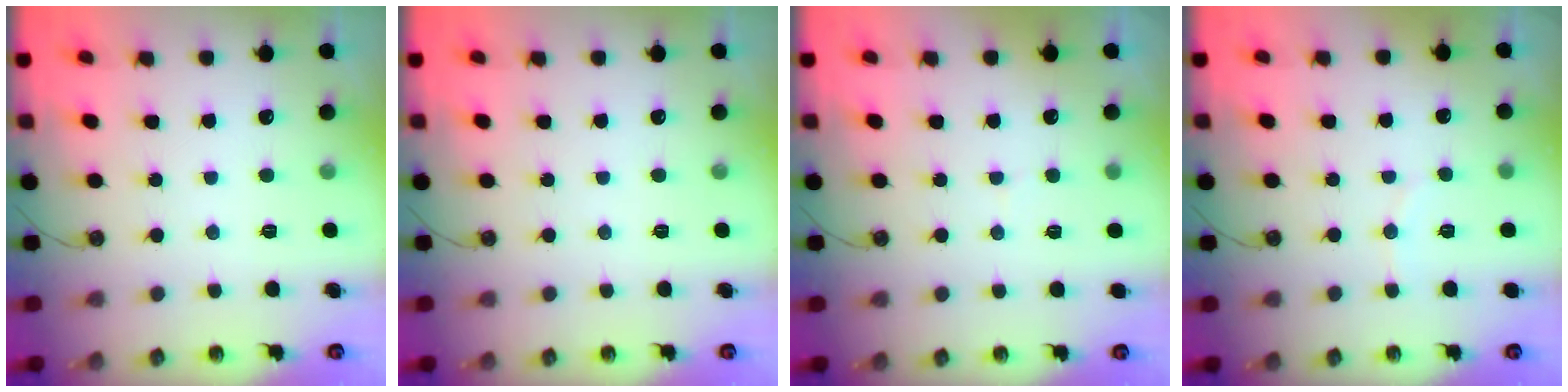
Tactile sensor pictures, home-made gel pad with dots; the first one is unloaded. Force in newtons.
{"total": 0.0}
{"total": 2.8, "press": 2.6, "slide": 1.0}
{"total": 4.8, "press": 4.7, "slide": 0.8}